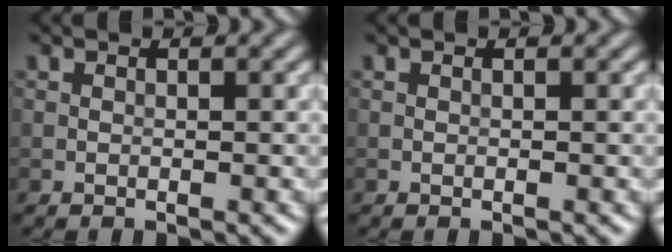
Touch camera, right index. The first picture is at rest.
{"total": 0.0}